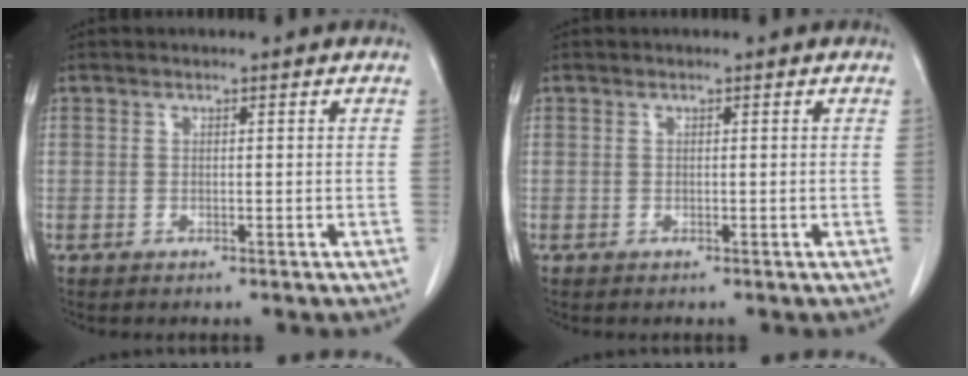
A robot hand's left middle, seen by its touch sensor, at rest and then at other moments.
{"total": 0.0}